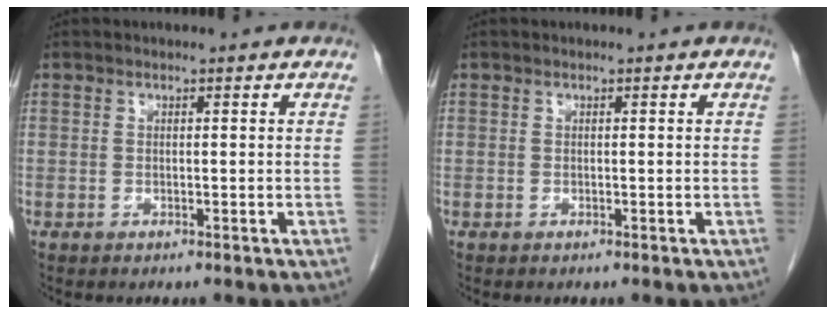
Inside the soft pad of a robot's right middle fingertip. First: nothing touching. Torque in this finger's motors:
{"motor_torque": [0.19, 0.06, -0.03, 0.00]}